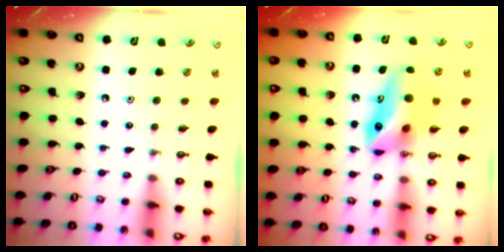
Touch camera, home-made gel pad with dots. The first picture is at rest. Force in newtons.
{"total": 9.8, "press": 9.1, "slide": 3.6}